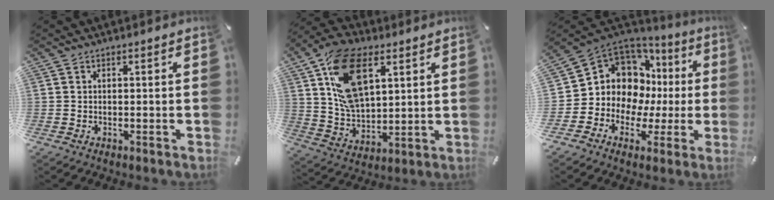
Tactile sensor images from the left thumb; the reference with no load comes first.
{"total": 17.4, "force": [7.2, 10.2, 12.1], "torque": [-0.244, -0.012, 0.131]}
{"total": 11.2, "force": [2.5, 10.2, 3.9], "torque": [-0.083, -0.049, 0.059]}